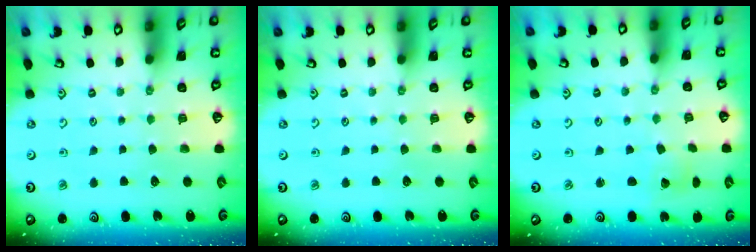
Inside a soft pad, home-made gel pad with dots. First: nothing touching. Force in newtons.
{"total": 0.0}
{"total": 2.6, "press": 2.6, "slide": 0.2}